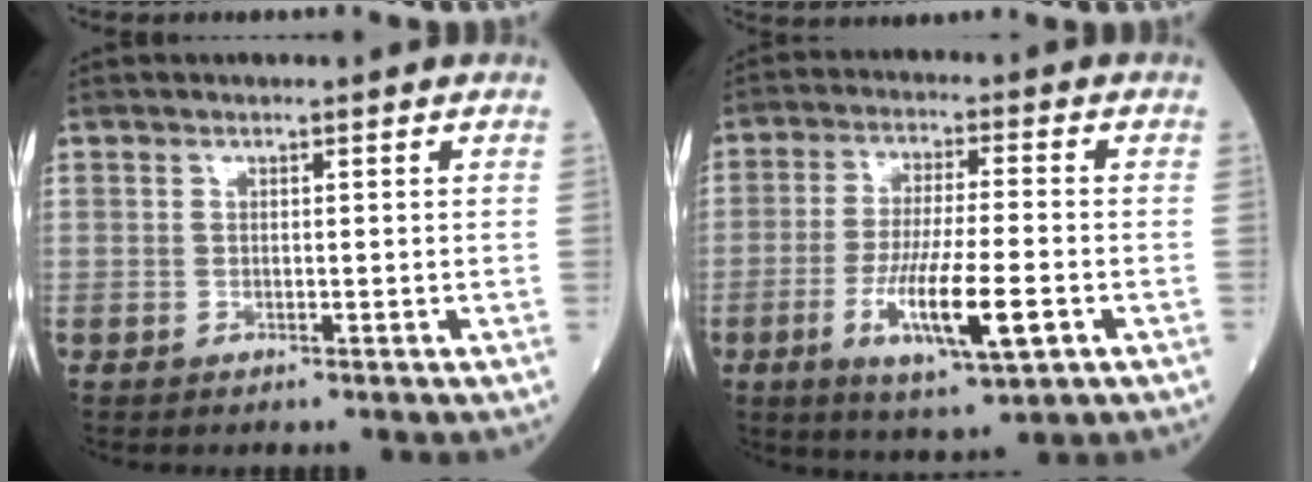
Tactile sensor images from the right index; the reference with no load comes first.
{"total": 11.4, "force": [-3.7, 1.5, 10.7], "torque": [-0.196, -0.016, -0.060]}